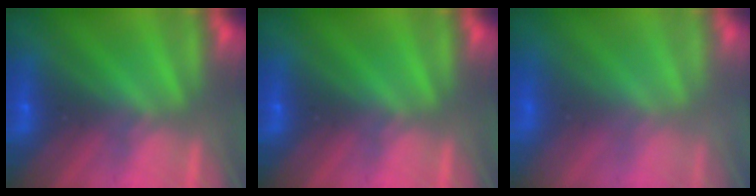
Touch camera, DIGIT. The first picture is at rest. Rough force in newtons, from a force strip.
{"total": 0.0}
{"total": 7.3}